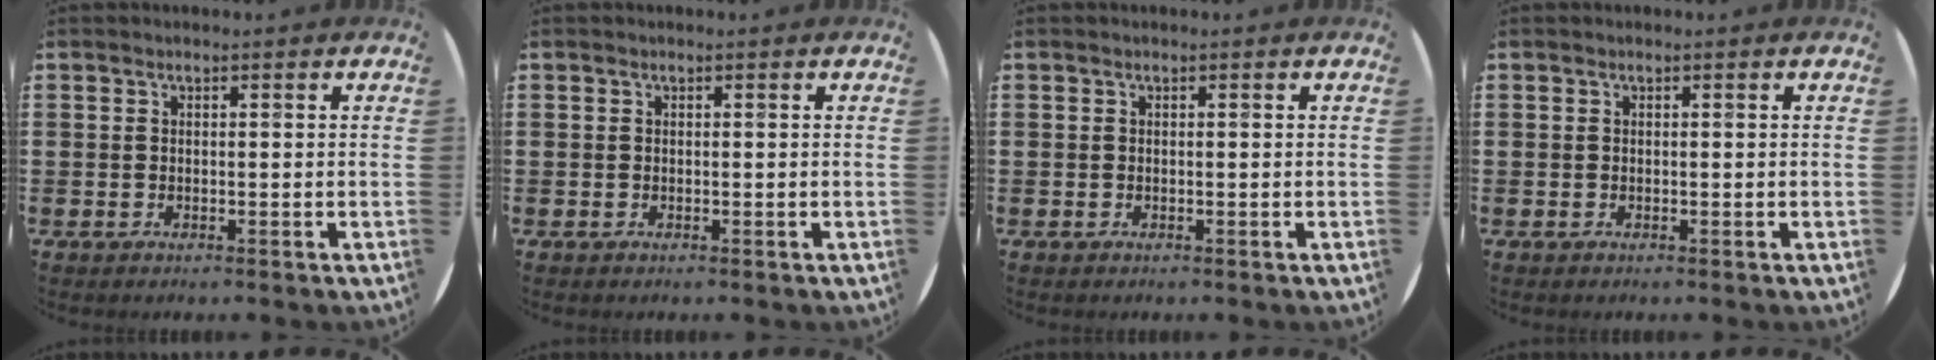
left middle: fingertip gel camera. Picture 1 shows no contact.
{"total": 0.0}
{"total": 0.0}
{"total": 0.0}